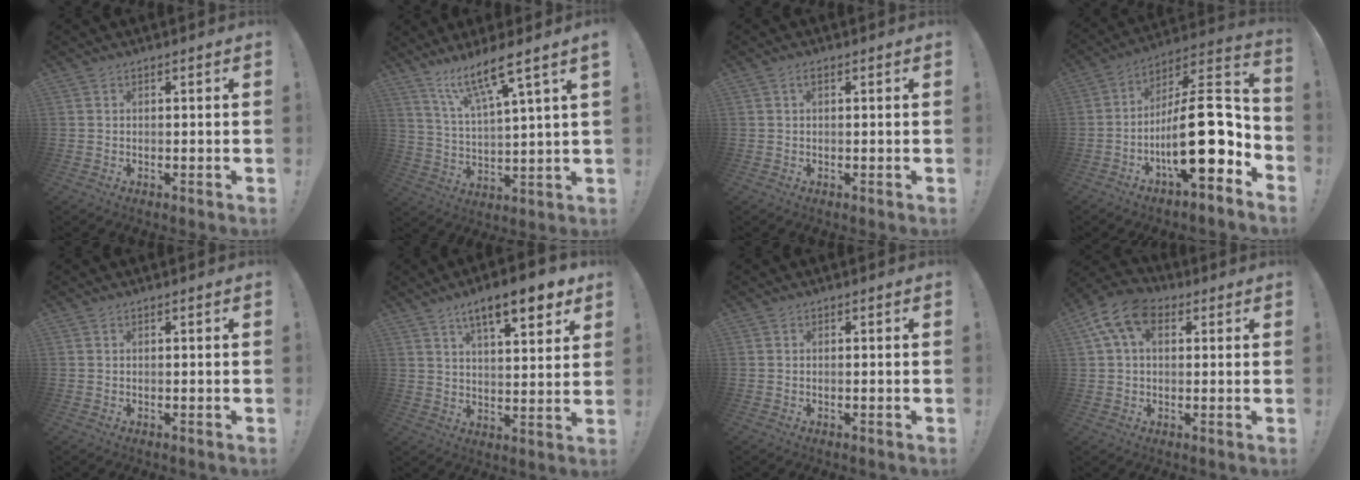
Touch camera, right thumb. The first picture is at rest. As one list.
[{"total": 12.2, "force": [8.9, 0.9, 8.4], "torque": [-0.142, -0.051, 0.142]}, {"total": 1.2, "force": [0.4, 0.5, 1.0], "torque": [-0.015, 0.001, 0.006]}, {"total": 23.7, "force": [-4.8, 8.9, 21.5], "torque": [-0.350, 0.014, -0.073]}, {"total": 0.0}, {"total": 12.4, "force": [7.7, 2.9, 9.3], "torque": [-0.133, -0.041, 0.122]}, {"total": 0.0}, {"total": 11.4, "force": [4.0, 7.3, 7.8], "torque": [-0.134, 0.002, 0.076]}]